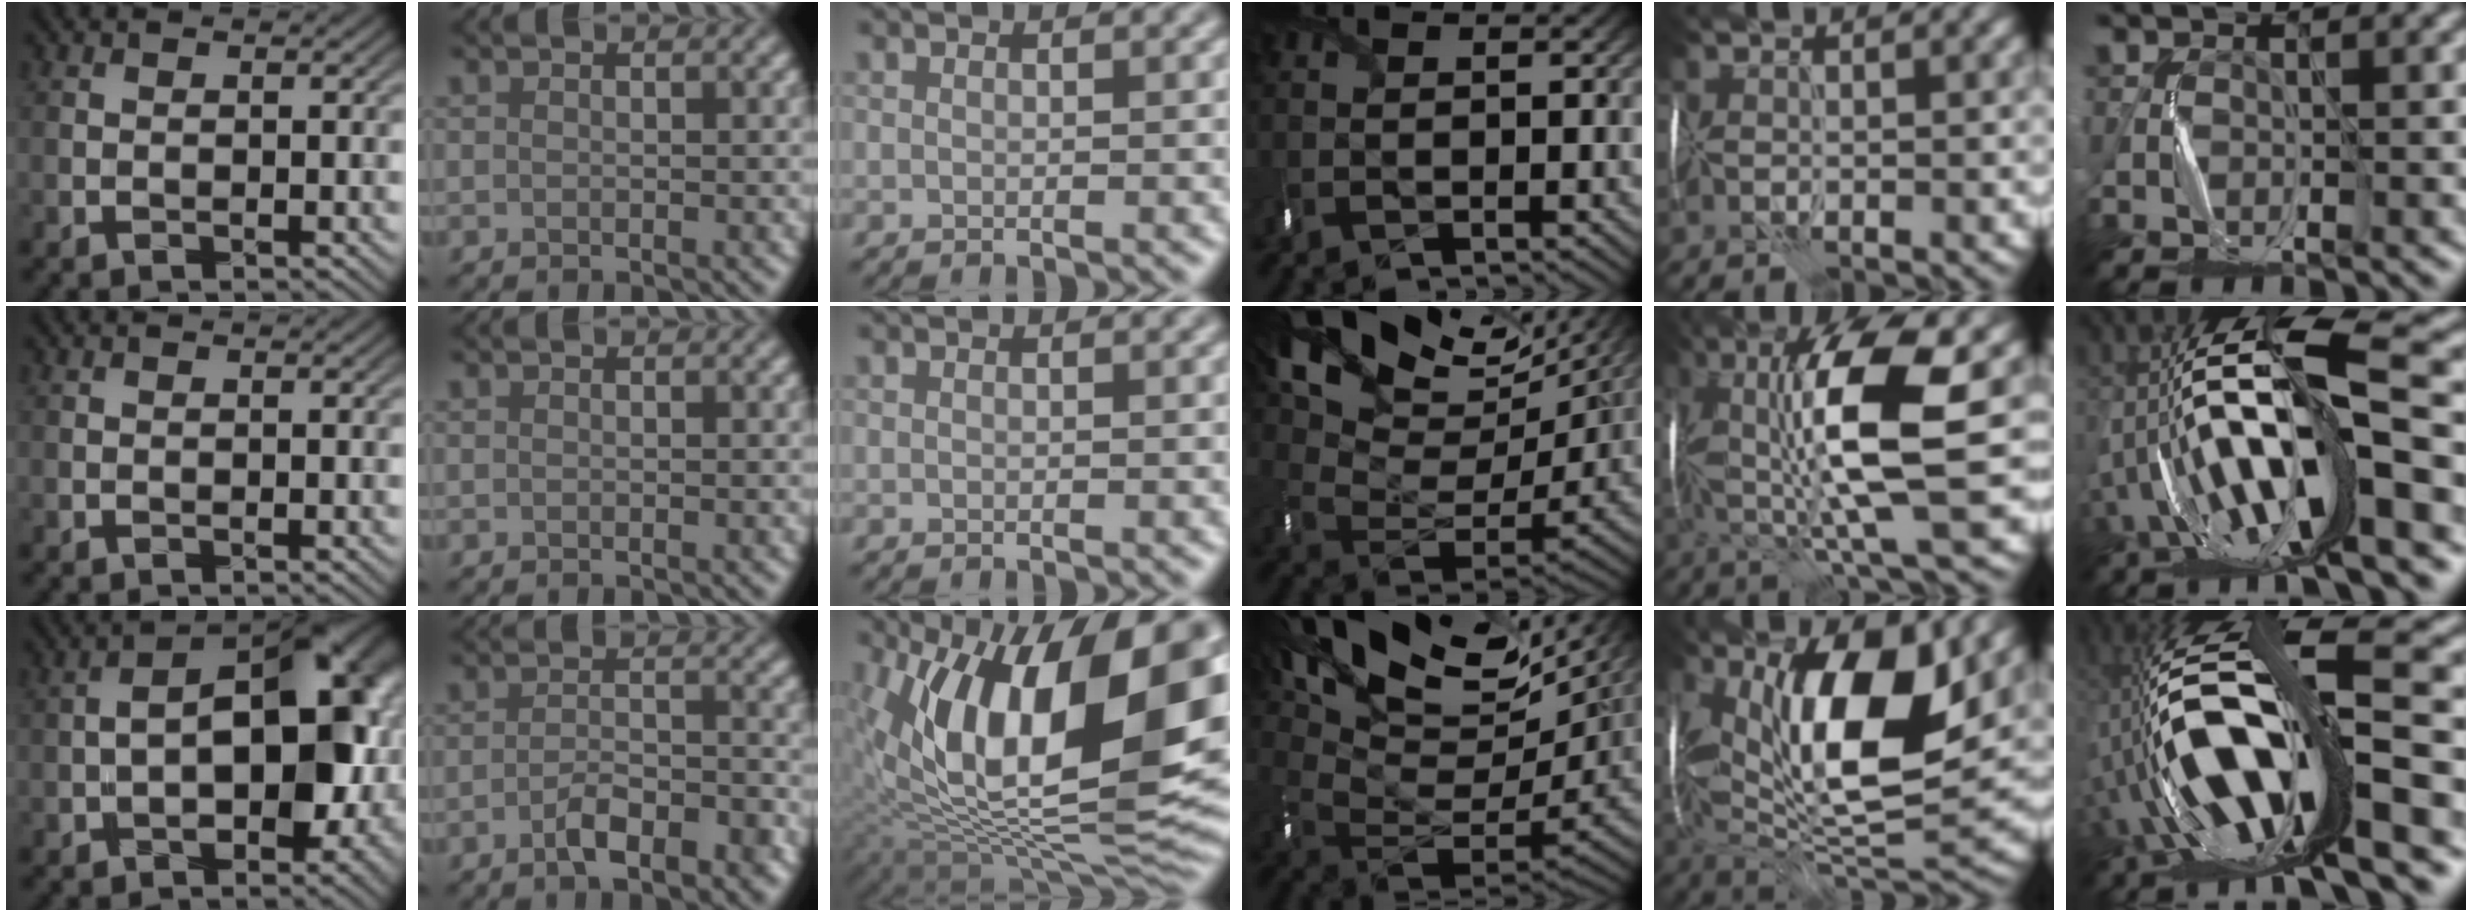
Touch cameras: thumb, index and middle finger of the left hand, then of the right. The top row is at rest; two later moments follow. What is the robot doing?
{"motion": "wrap", "object": "thread"}